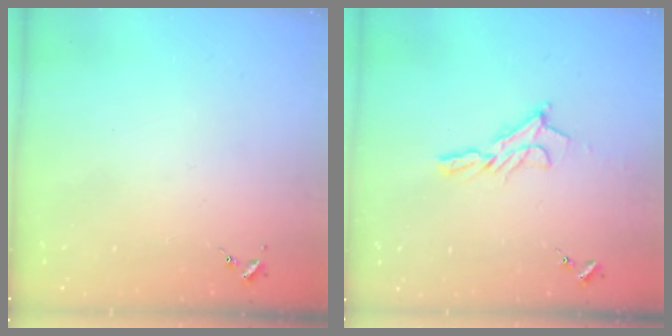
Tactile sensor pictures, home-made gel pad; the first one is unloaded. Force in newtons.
{"total": 9.9, "press": 9.9, "slide": 0.6}